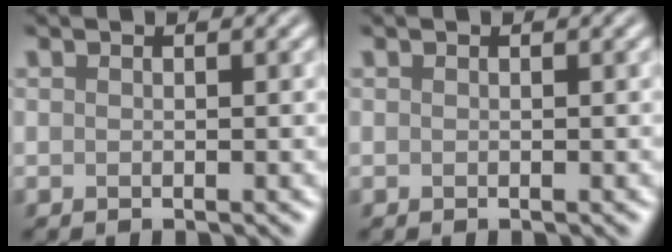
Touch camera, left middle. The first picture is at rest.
{"total": 0.0}